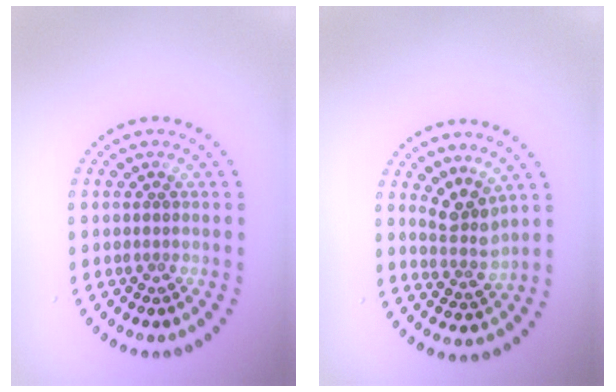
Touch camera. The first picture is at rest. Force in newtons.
{"total": 2.7, "press": 1.9, "slide": 1.9}